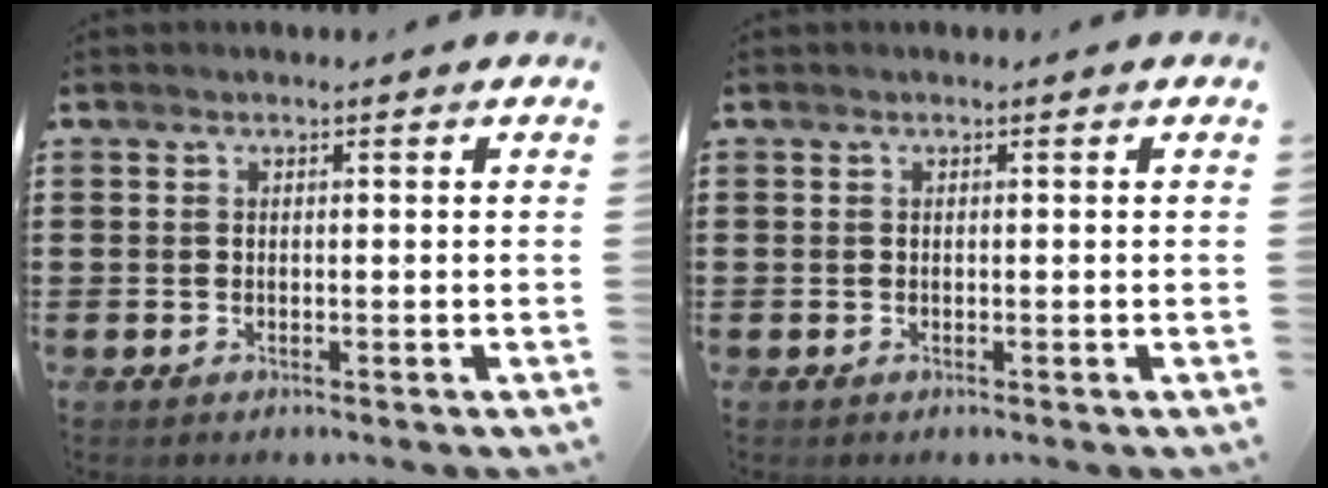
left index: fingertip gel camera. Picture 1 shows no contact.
{"total": 0.0}